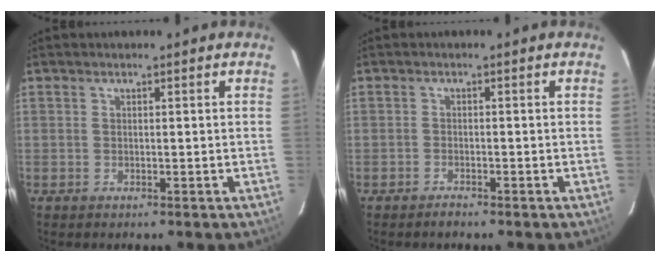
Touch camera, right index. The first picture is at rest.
{"total": 1.4, "force": [-1.3, 0.4, 0.4], "torque": [-0.011, 0.000, -0.025]}